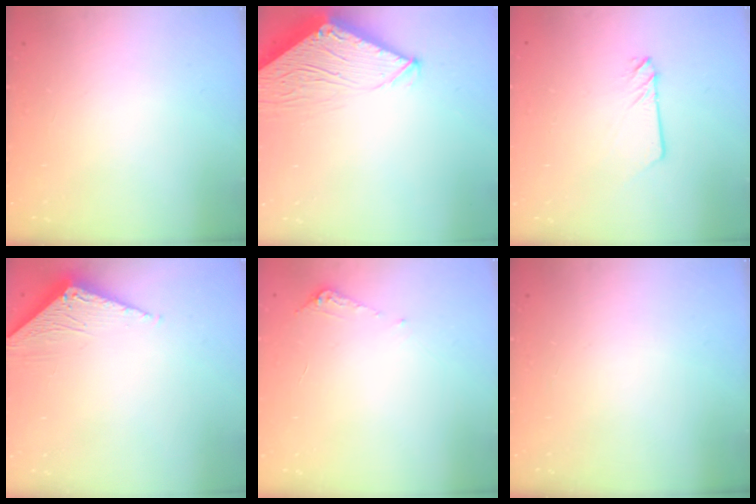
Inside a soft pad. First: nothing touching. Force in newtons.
{"total": 10.5, "press": 10.5, "slide": 0.8}
{"total": 2.3, "press": 2.3, "slide": 0.2}
{"total": 3.3, "press": 3.3, "slide": 0.2}
{"total": 4.1, "press": 4.1, "slide": 0.5}
{"total": 0.0}